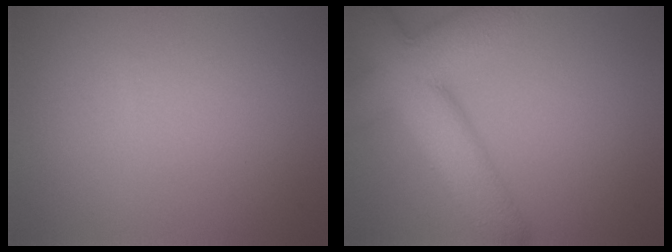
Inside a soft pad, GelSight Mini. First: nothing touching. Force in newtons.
{"total": 9.9, "press": 9.9, "slide": 0.5}